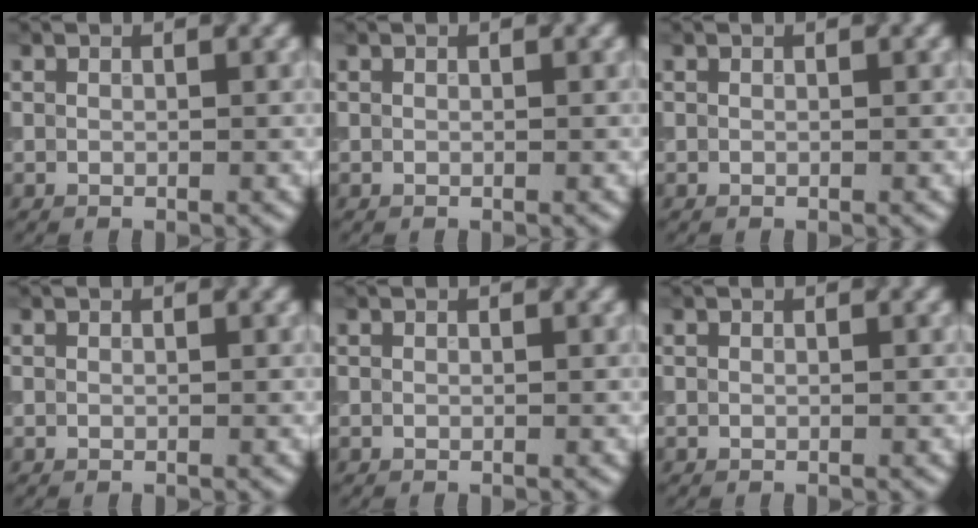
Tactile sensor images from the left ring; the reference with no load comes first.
{"total": 0.0}
{"total": 0.0}
{"total": 0.0}
{"total": 0.0}
{"total": 0.0}